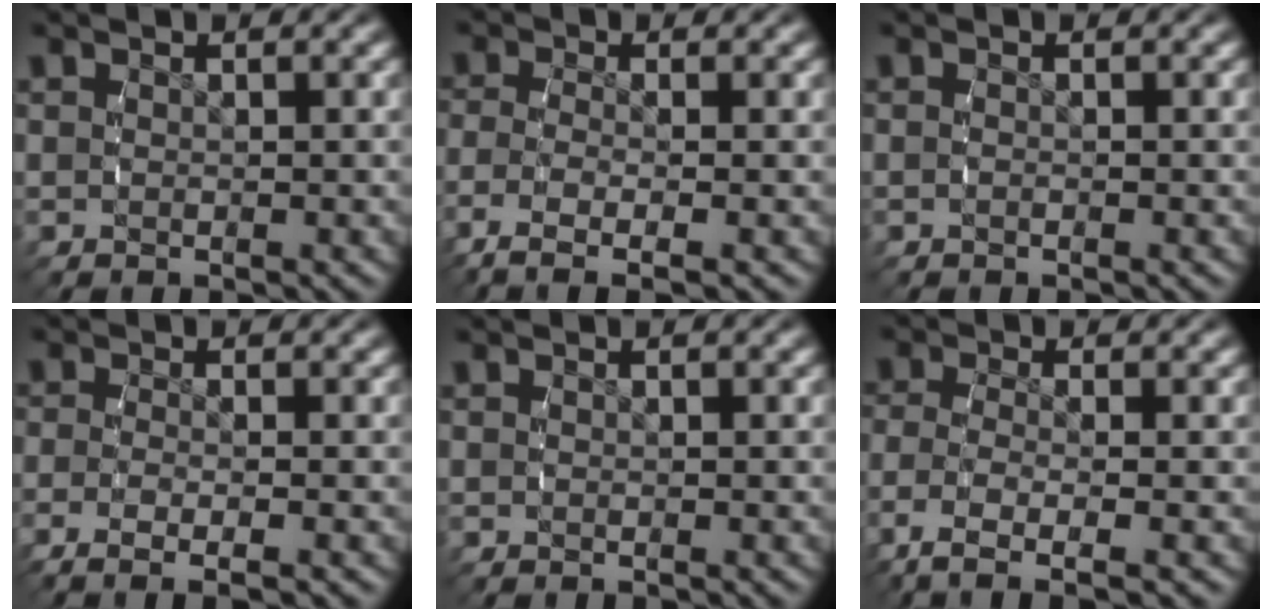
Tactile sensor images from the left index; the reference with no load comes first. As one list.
[{"total": 4.1, "force": [-2.4, 1.4, 3.1], "torque": [-0.080, -0.024, -0.028]}, {"total": 0.5, "force": [-0.5, -0.2, 0.0], "torque": [-0.001, 0.001, -0.012]}, {"total": 3.0, "force": [-1.9, 0.6, 2.3], "torque": [-0.051, -0.009, -0.030]}, {"total": 0.0}, {"total": 4.7, "force": [-2.6, 1.8, 3.4], "torque": [-0.092, -0.028, -0.029]}]